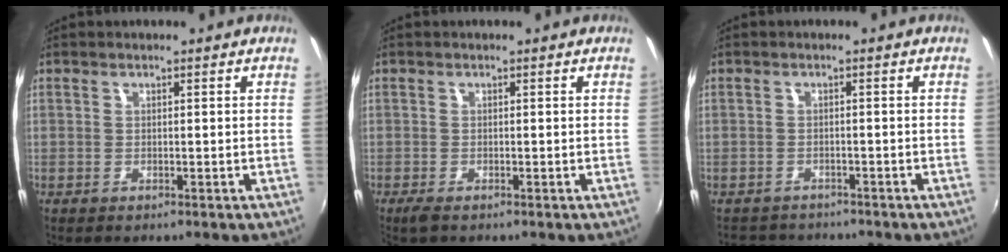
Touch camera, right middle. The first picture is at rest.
{"total": 1.9, "force": [-1.4, 0.5, 1.3], "torque": [-0.027, -0.009, -0.026]}
{"total": 5.0, "force": [-4.5, 2.1, 0.6], "torque": [-0.025, 0.000, -0.073]}